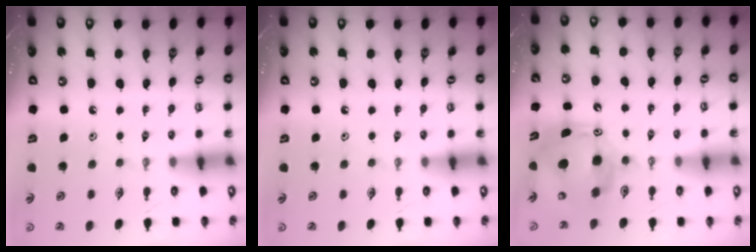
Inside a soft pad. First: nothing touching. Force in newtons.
{"total": 0.0}
{"total": 12.5, "press": 12.4, "slide": 1.2}